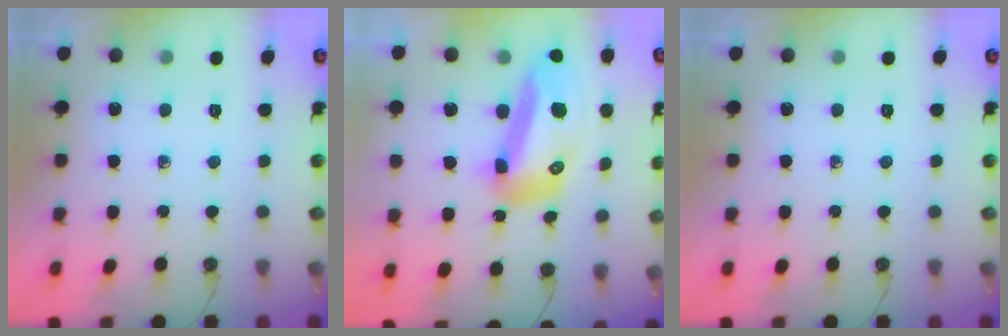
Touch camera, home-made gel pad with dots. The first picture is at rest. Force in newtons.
{"total": 18.6, "press": 18.5, "slide": 2.1}
{"total": 0.0}